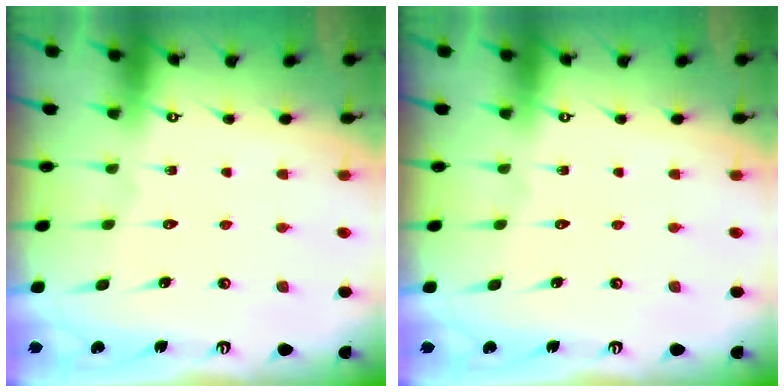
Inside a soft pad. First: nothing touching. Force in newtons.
{"total": 0.0}